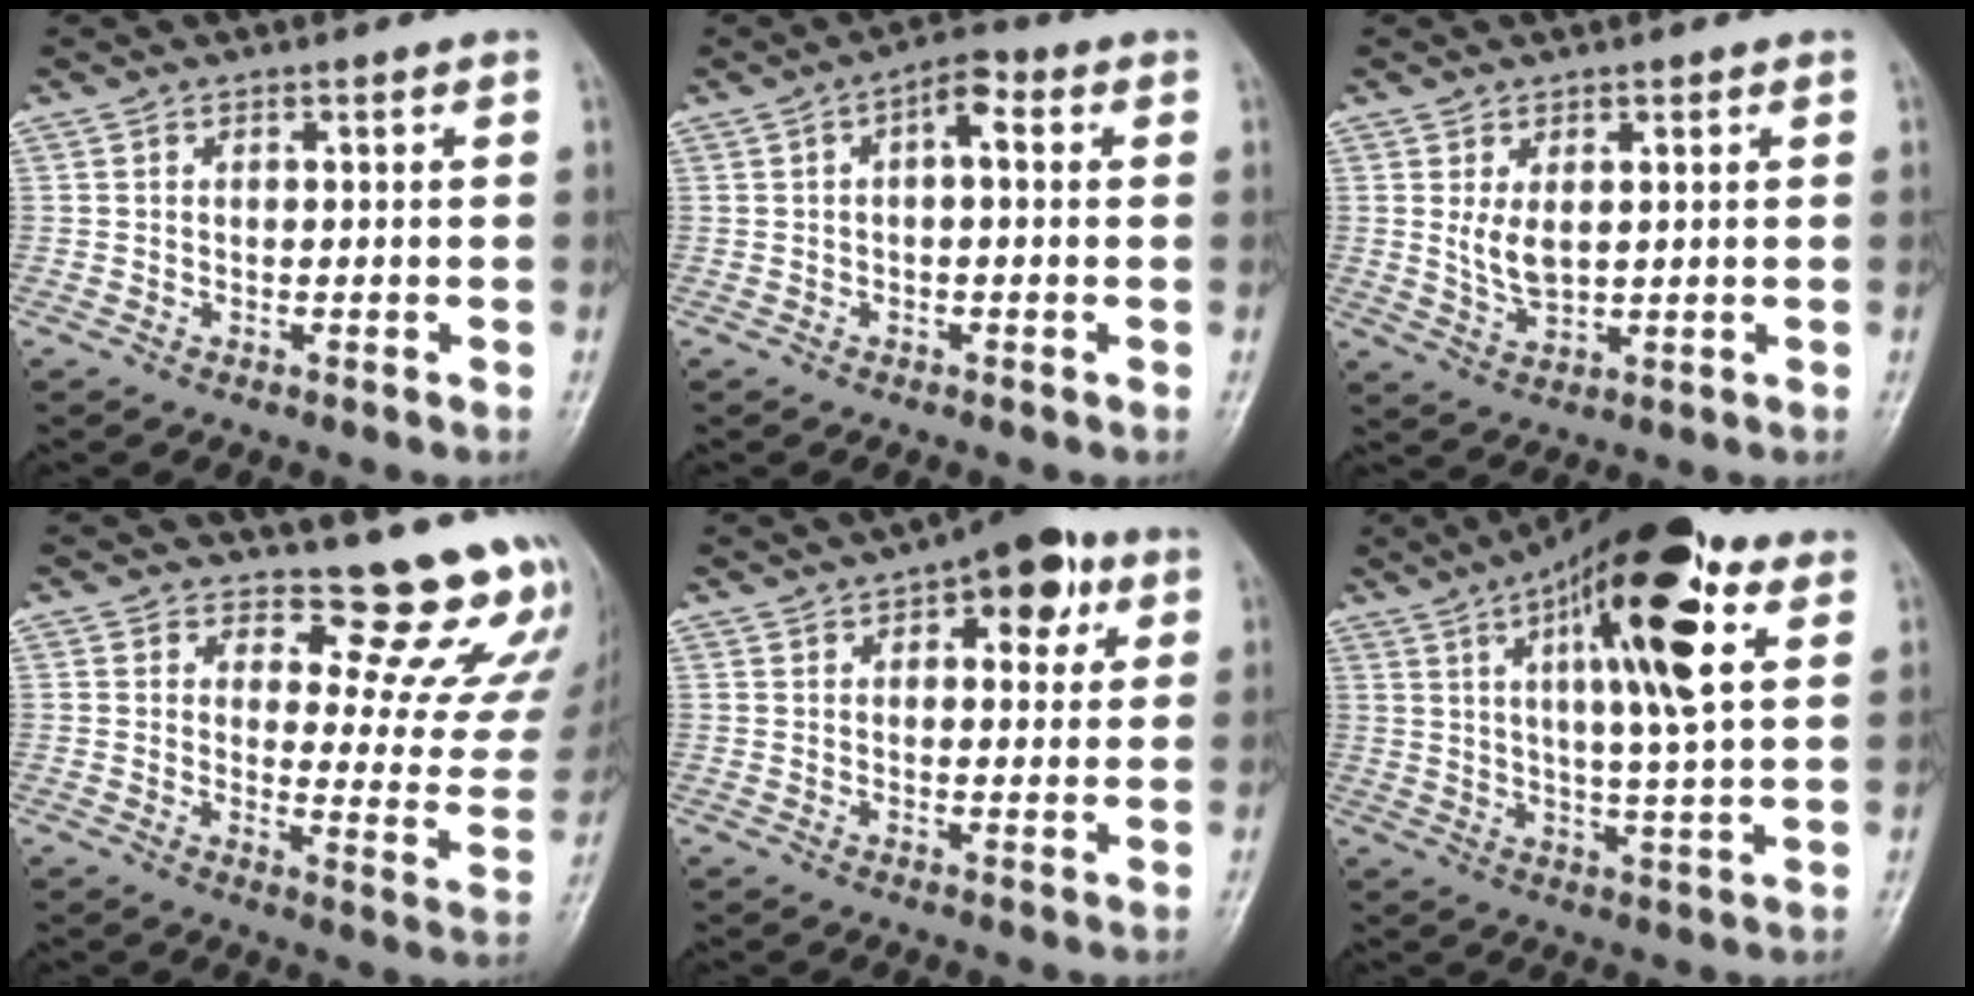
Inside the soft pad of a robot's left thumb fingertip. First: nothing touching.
{"total": 4.9, "force": [1.0, 2.3, 4.2], "torque": [-0.054, 0.019, 0.006]}
{"total": 4.7, "force": [1.1, 2.7, 3.7], "torque": [-0.062, -0.012, 0.028]}
{"total": 13.8, "force": [13.0, 3.5, 2.9], "torque": [0.006, -0.155, 0.138]}
{"total": 10.8, "force": [5.0, 5.4, 7.9], "torque": [-0.064, -0.004, 0.060]}
{"total": 19.1, "force": [7.6, 4.9, 16.8], "torque": [-0.251, -0.010, 0.115]}